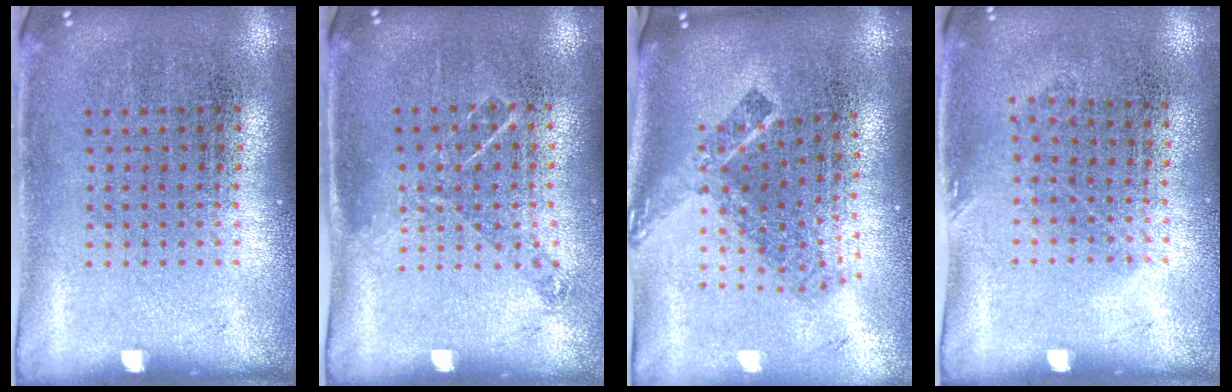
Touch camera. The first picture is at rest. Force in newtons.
{"total": 0.8, "press": 0.8, "slide": 0.2}
{"total": 2.4, "press": 1.6, "slide": 1.8}
{"total": 0.9, "press": 0.6, "slide": 0.6}